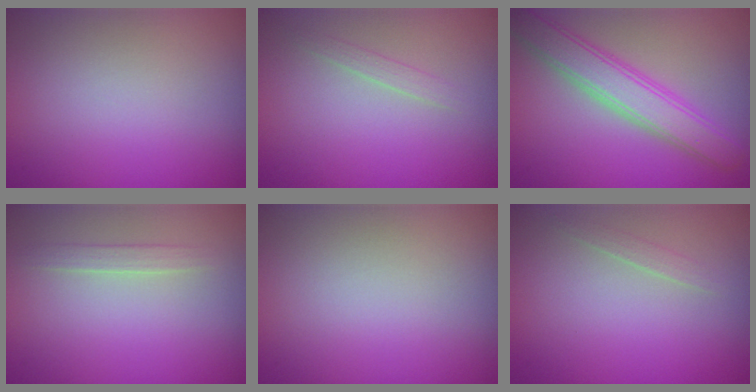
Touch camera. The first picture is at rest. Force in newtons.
{"total": 0.8, "press": 0.8, "slide": 0.1}
{"total": 5.0, "press": 5.0, "slide": 0.2}
{"total": 1.1, "press": 1.1, "slide": 0.2}
{"total": 0.0}
{"total": 0.8, "press": 0.8, "slide": 0.0}